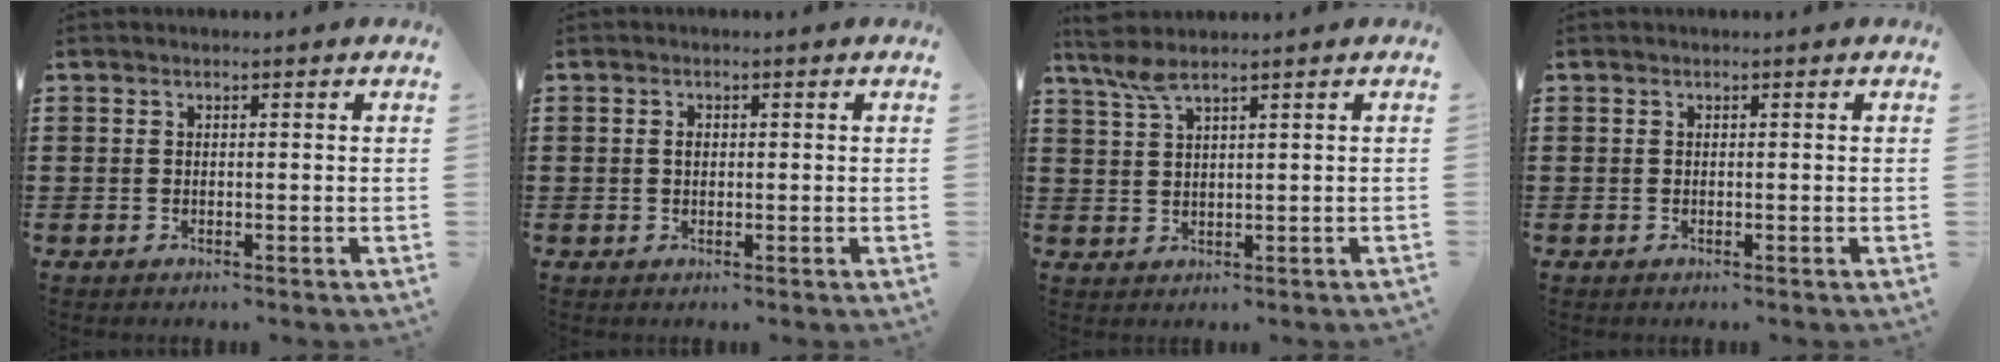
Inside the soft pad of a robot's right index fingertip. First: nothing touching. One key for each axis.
{"total": 1.1, "fx": 0.2, "fy": 0.7, "fz": 0.8, "tx": -0.018, "ty": 0.003, "tz": 0.002}
{"total": 3.5, "fx": 2.4, "fy": 0.5, "fz": 2.4, "tx": -0.056, "ty": 0.002, "tz": 0.043}
{"total": 0.0}